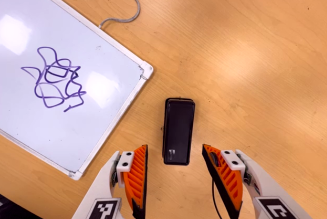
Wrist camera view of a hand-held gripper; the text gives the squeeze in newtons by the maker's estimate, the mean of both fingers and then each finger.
{"total": 0.0}